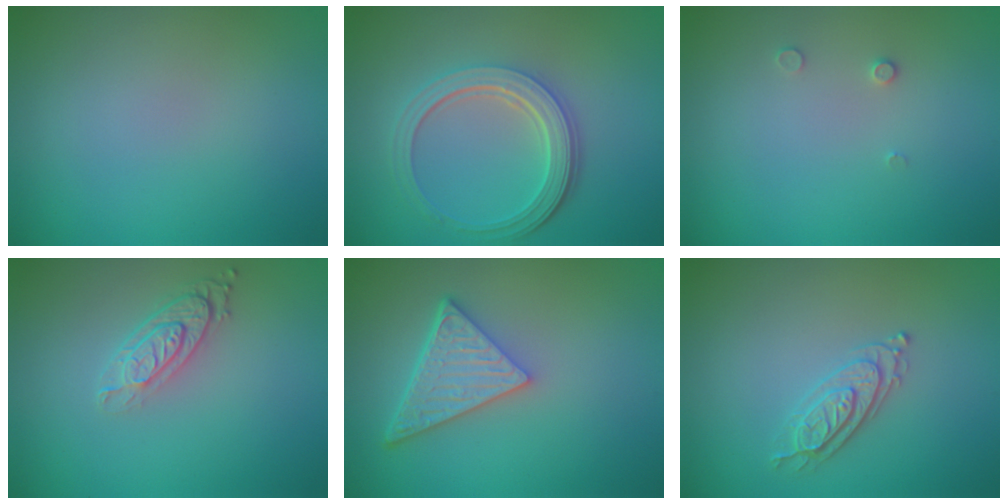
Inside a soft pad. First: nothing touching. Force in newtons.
{"total": 5.1, "press": 3.8, "slide": 3.4}
{"total": 0.6, "press": 0.6, "slide": 0.2}
{"total": 3.2, "press": 2.3, "slide": 2.2}
{"total": 5.1, "press": 3.8, "slide": 3.5}
{"total": 2.4, "press": 2.3, "slide": 0.5}